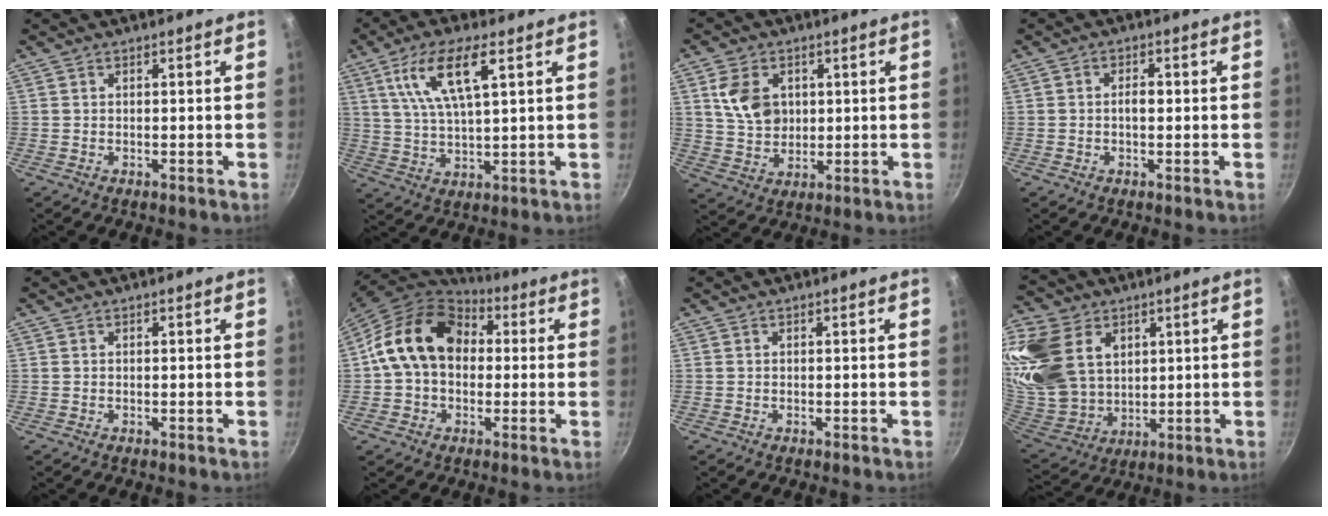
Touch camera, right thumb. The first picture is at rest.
{"total": 11.8, "force": [4.8, 3.5, 10.2], "torque": [-0.194, -0.007, 0.095]}
{"total": 9.4, "force": [2.6, 7.1, 5.7], "torque": [-0.082, -0.015, 0.052]}
{"total": 2.3, "force": [-0.1, 1.2, 1.9], "torque": [-0.027, 0.007, -0.005]}
{"total": 0.0}
{"total": 16.6, "force": [2.0, 12.6, 10.6], "torque": [-0.156, 0.037, 0.020]}
{"total": 0.0}
{"total": 22.2, "force": [8.3, 16.1, 13.0], "torque": [-0.266, -0.023, 0.172]}